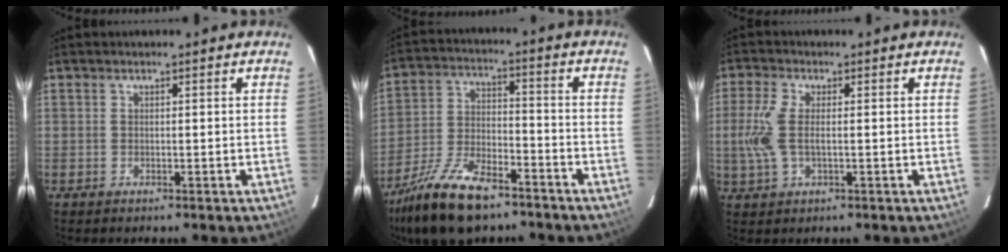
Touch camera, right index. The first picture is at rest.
{"total": 17.0, "force": [-12.4, 6.5, 9.7], "torque": [-0.208, -0.021, -0.224]}
{"total": 6.7, "force": [0.0, 2.9, 6.1], "torque": [-0.140, 0.003, 0.001]}